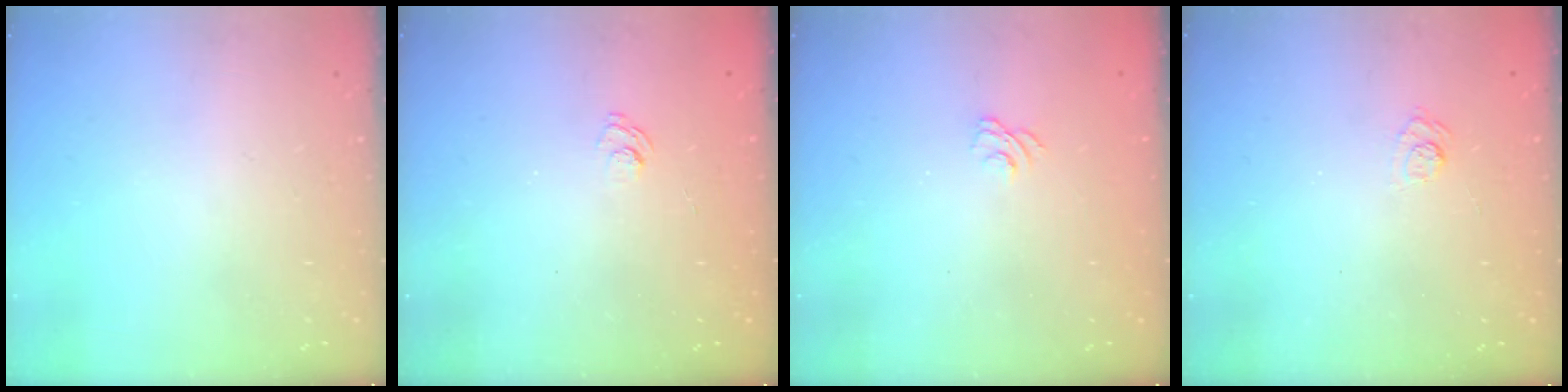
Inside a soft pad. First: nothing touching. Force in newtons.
{"total": 2.4, "press": 2.0, "slide": 1.2}
{"total": 1.5, "press": 0.9, "slide": 1.2}
{"total": 2.8, "press": 2.3, "slide": 1.6}